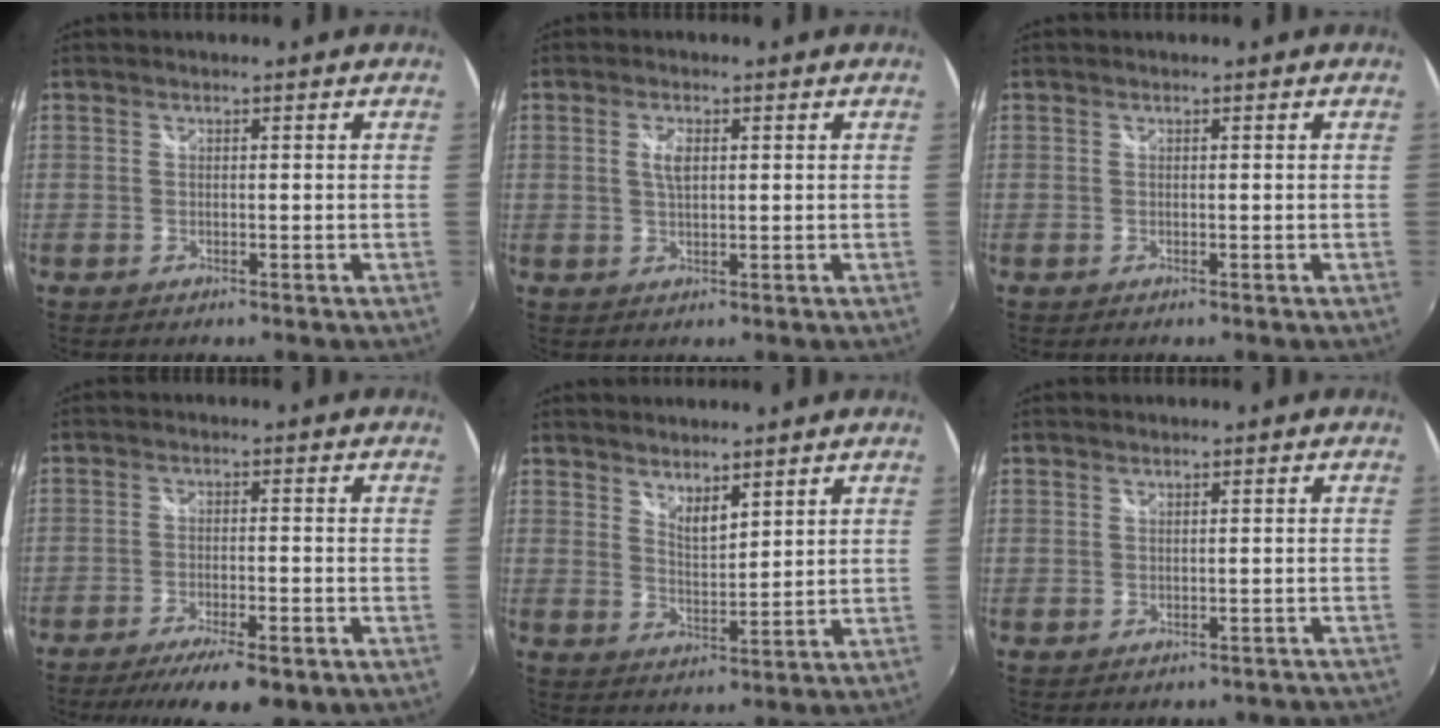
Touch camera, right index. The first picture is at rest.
{"total": 2.8, "force": [0.8, 1.3, 2.4], "torque": [-0.045, 0.005, 0.016]}
{"total": 0.0}
{"total": 12.9, "force": [-9.5, 3.5, 8.0], "torque": [-0.164, -0.038, -0.141]}
{"total": 4.4, "force": [3.7, 1.2, 2.0], "torque": [-0.030, -0.006, 0.064]}
{"total": 3.8, "force": [-3.0, 2.4, 0.2], "torque": [0.014, 0.026, -0.024]}